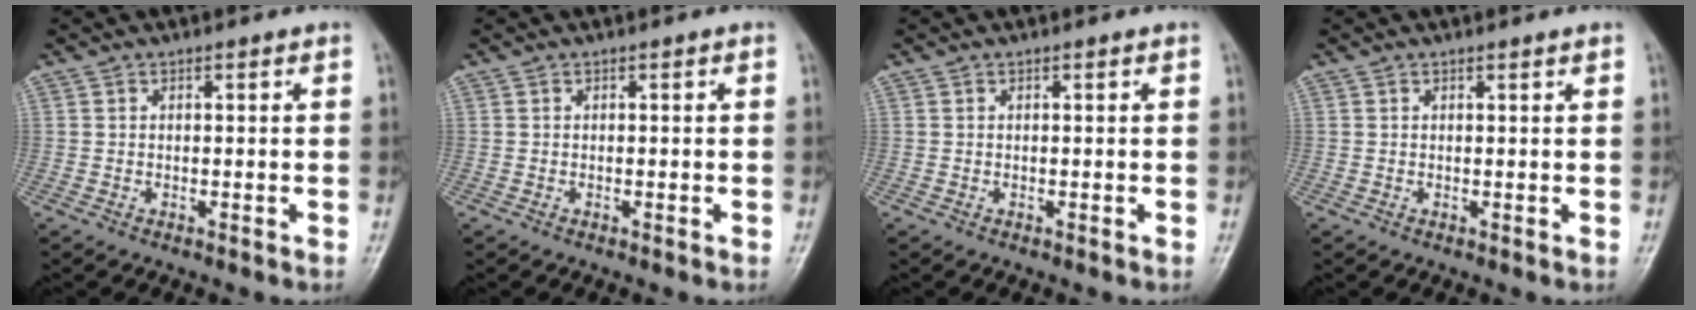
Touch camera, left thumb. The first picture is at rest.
{"total": 0.0}
{"total": 0.0}
{"total": 0.7, "force": [0.6, -0.1, 0.3], "torque": [-0.012, -0.003, 0.011]}